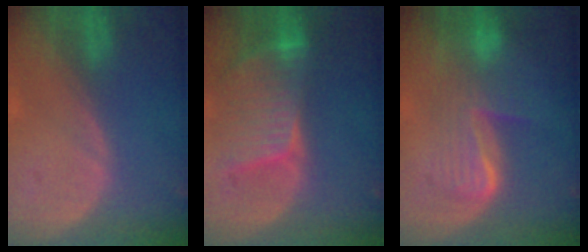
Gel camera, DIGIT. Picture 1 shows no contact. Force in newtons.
{"total": 9.2, "press": 8.1, "slide": 4.3}
{"total": 6.6, "press": 6.5, "slide": 0.8}